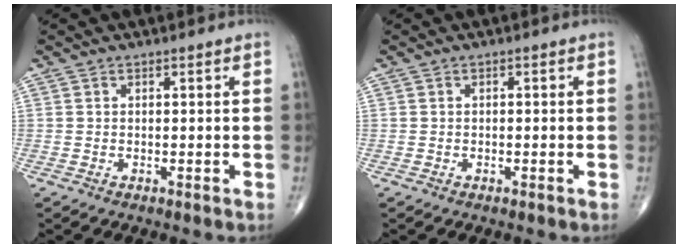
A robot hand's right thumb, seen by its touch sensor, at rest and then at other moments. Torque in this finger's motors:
{"motor_torque": [-0.25, -0.44, 0.05, 0.16, -0.06]}